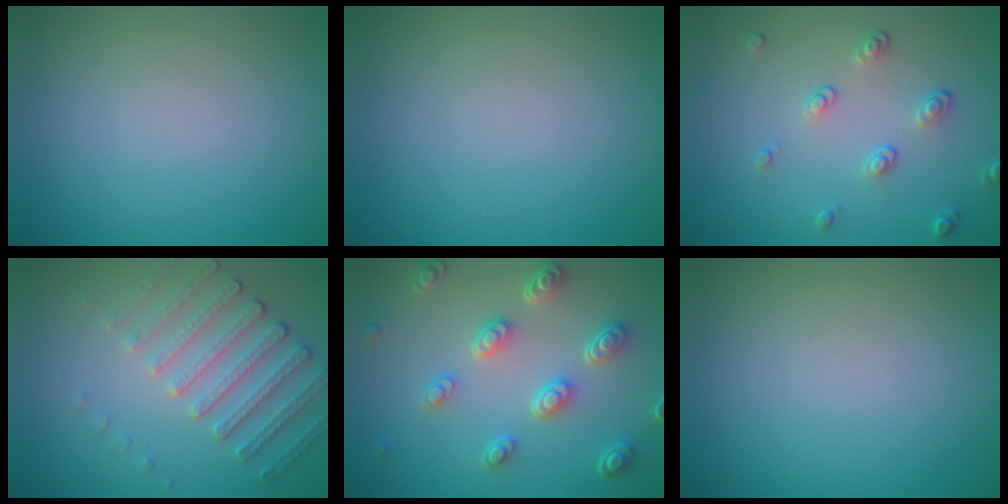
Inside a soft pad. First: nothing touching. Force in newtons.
{"total": 0.0}
{"total": 2.2, "press": 1.4, "slide": 1.7}
{"total": 4.8, "press": 3.4, "slide": 3.3}
{"total": 4.7, "press": 3.7, "slide": 2.9}
{"total": 0.0}